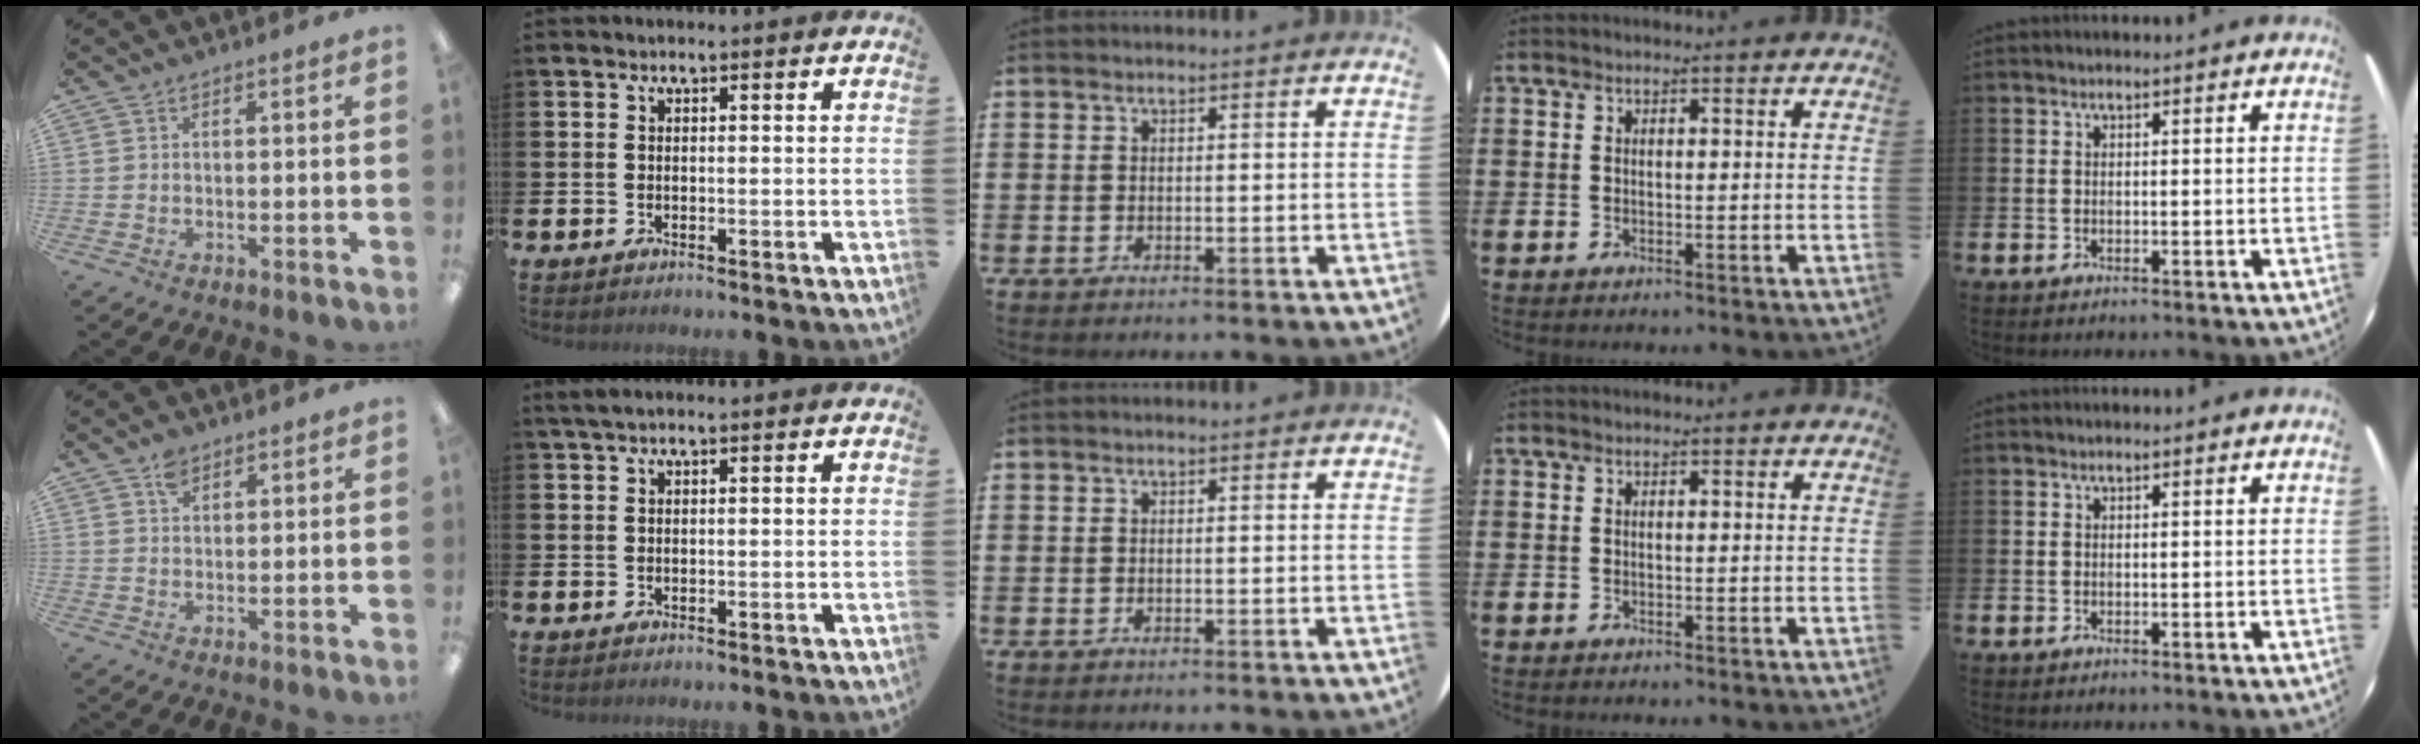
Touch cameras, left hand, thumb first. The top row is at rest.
{"thumb": {"total": 3.3, "force": [2.3, 2.0, 1.3], "torque": [-0.014, -0.009, 0.041]}, "index": {"total": 1.3, "force": [0.9, 0.1, 0.9], "torque": [-0.024, 0.007, 0.017]}}